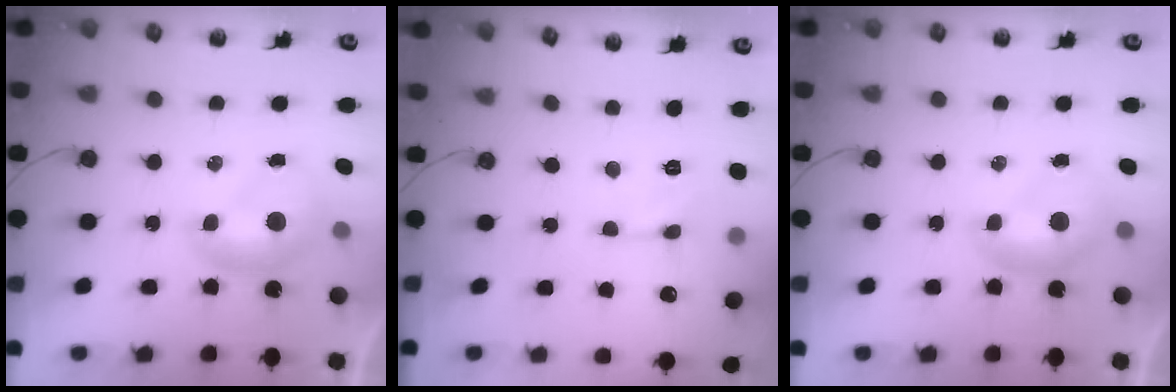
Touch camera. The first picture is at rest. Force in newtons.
{"total": 0.8, "press": 0.8, "slide": 0.2}
{"total": 0.0}